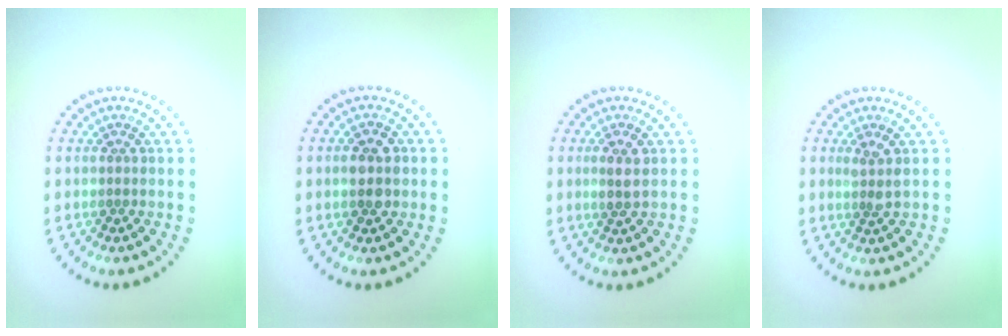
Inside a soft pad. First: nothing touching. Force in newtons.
{"total": 2.9, "press": 2.9, "slide": 0.1}
{"total": 1.7, "press": 1.6, "slide": 0.5}
{"total": 1.5, "press": 1.1, "slide": 0.9}